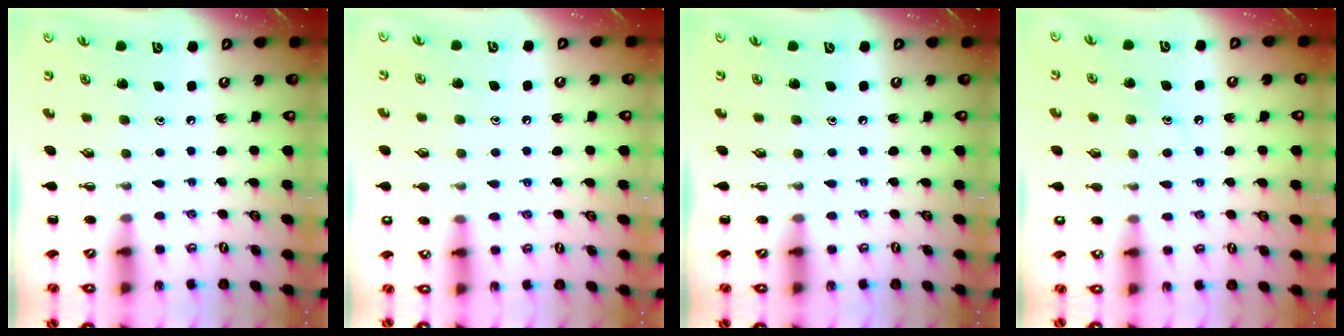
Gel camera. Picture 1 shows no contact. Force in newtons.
{"total": 5.9, "press": 5.6, "slide": 1.8}
{"total": 0.0}
{"total": 8.5, "press": 8.3, "slide": 1.6}